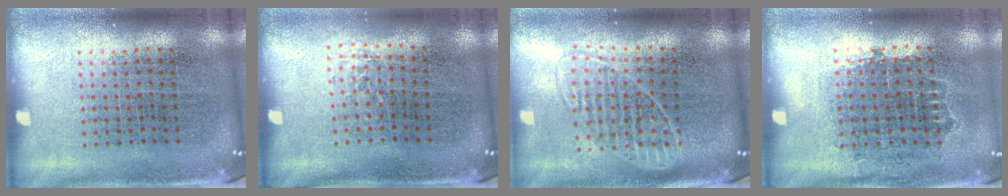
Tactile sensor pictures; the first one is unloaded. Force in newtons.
{"total": 0.5, "press": 0.4, "slide": 0.3}
{"total": 1.8, "press": 1.4, "slide": 1.0}
{"total": 0.8, "press": 0.7, "slide": 0.3}